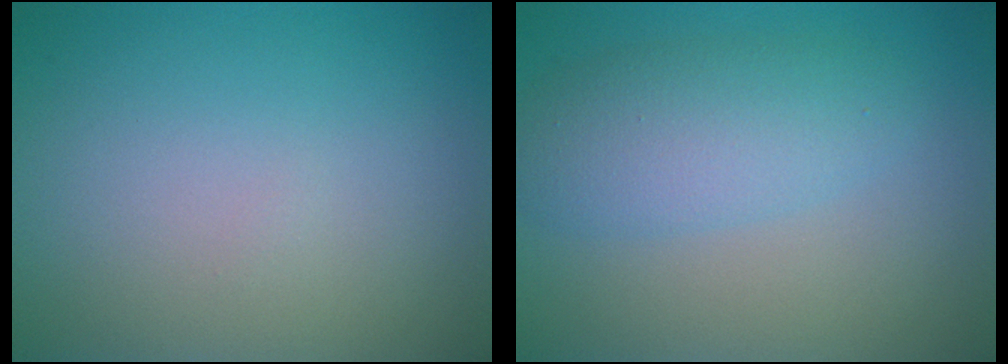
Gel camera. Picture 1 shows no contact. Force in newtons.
{"total": 4.2, "press": 4.2, "slide": 0.1}